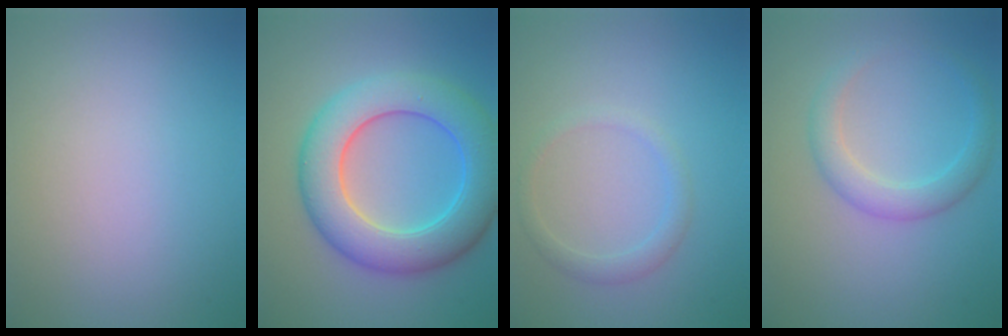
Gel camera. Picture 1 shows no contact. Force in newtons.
{"total": 8.6, "press": 8.6, "slide": 0.1}
{"total": 1.5, "press": 1.5, "slide": 0.1}
{"total": 2.8, "press": 2.7, "slide": 0.2}